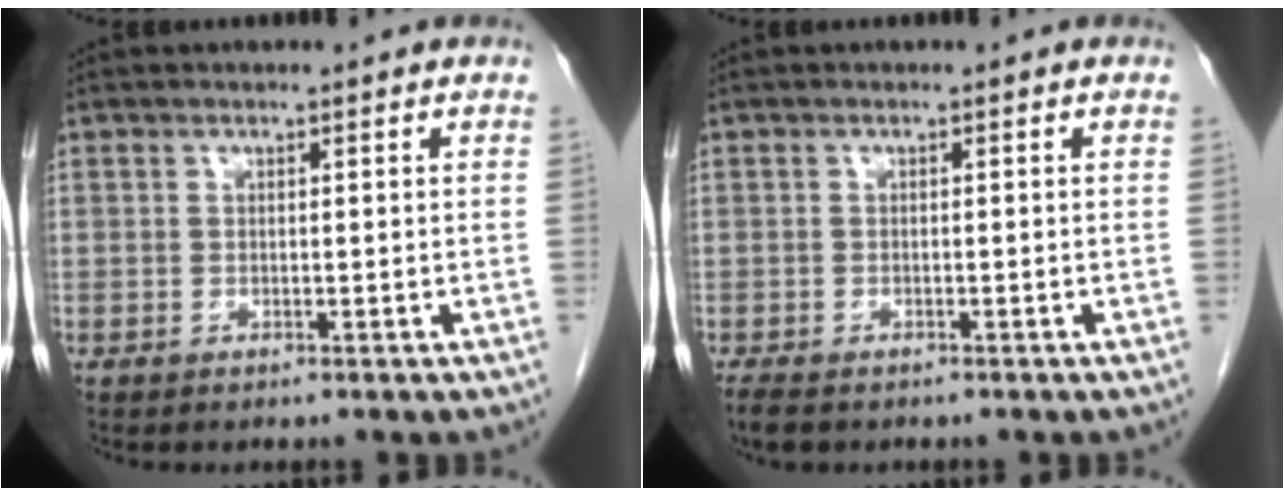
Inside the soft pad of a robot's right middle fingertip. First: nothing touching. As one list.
[{"total": 3.2, "force": [-2.5, 1.2, 1.5], "torque": [-0.032, -0.008, -0.037]}]